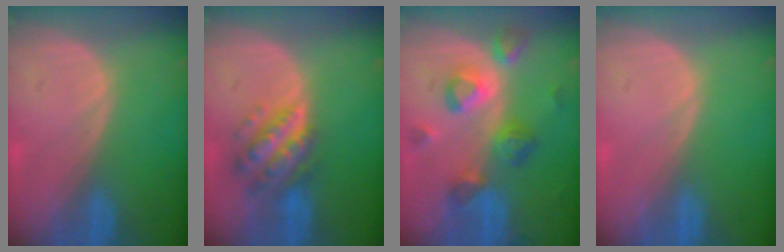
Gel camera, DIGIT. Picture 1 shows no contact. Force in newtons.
{"total": 6.7, "press": 6.6, "slide": 0.3}
{"total": 8.4, "press": 7.8, "slide": 3.1}
{"total": 0.0}